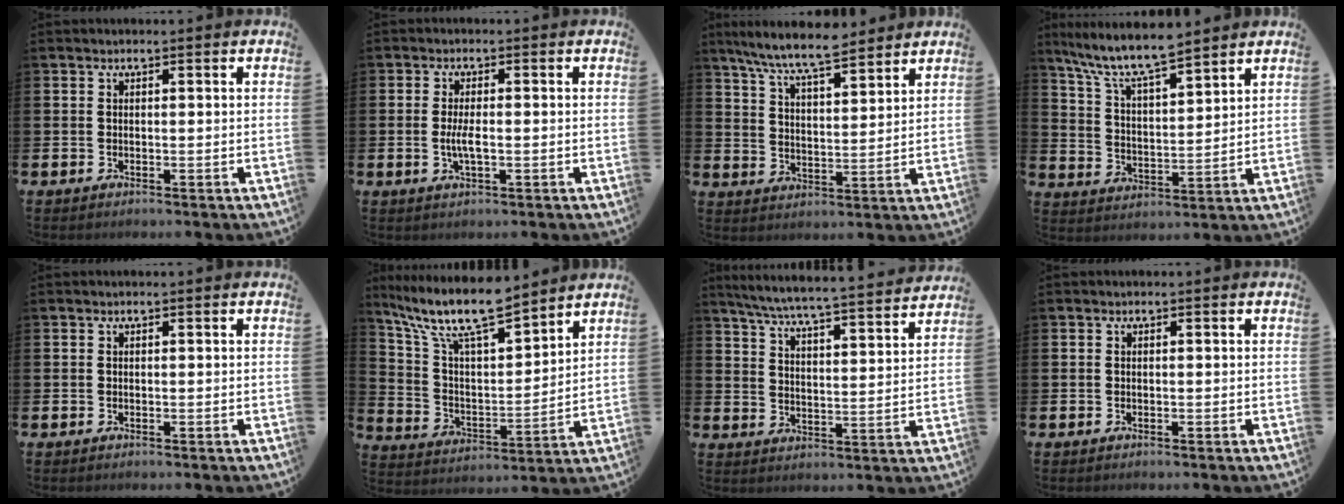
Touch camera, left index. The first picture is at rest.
{"total": 2.9, "force": [-0.4, 0.8, 2.7], "torque": [-0.046, -0.001, -0.009]}
{"total": 8.4, "force": [7.7, 0.8, 3.2], "torque": [-0.091, -0.034, 0.139]}
{"total": 8.5, "force": [7.6, 1.0, 3.5], "torque": [-0.100, -0.040, 0.136]}
{"total": 0.0}
{"total": 11.4, "force": [9.9, 2.4, 5.1], "torque": [-0.135, -0.058, 0.174]}
{"total": 6.7, "force": [6.3, 0.0, 2.3], "torque": [-0.071, -0.048, 0.107]}
{"total": 0.0}